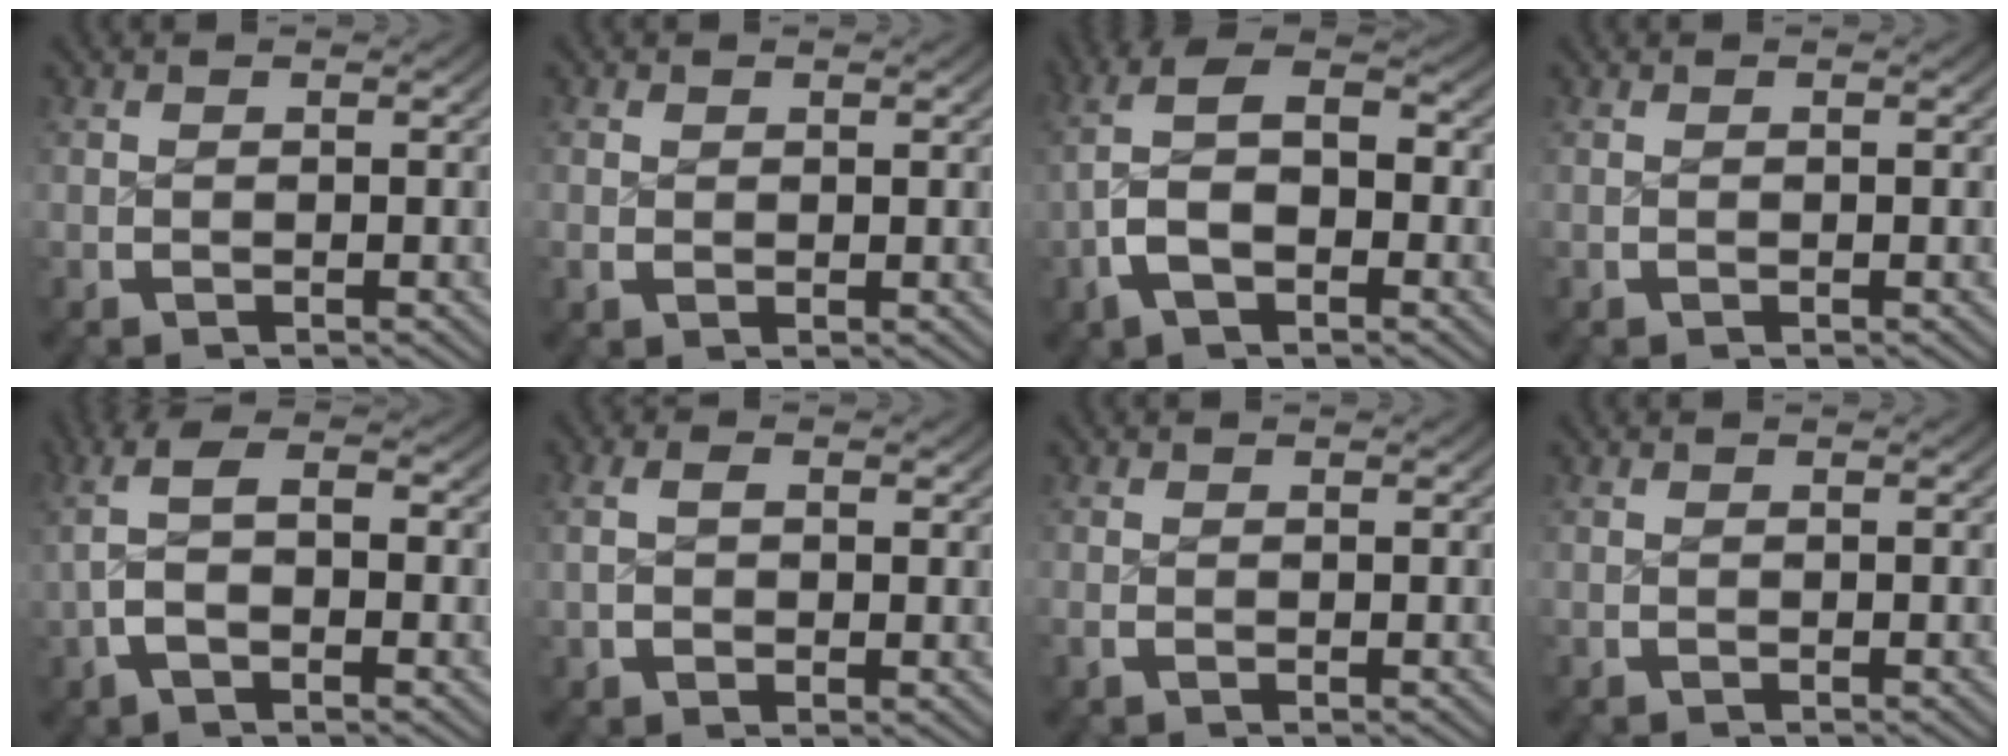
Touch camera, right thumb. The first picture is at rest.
{"total": 0.8, "force": [0.3, 0.6, 0.4], "torque": [-0.010, -0.005, 0.011]}
{"total": 8.5, "force": [0.0, 5.1, 6.8], "torque": [-0.136, -0.008, -0.003]}
{"total": 0.0}
{"total": 5.9, "force": [0.5, 2.8, 5.2], "torque": [-0.108, 0.004, 0.005]}
{"total": 2.8, "force": [0.4, 1.8, 2.0], "torque": [-0.039, 0.000, 0.010]}
{"total": 0.5, "force": [-0.1, 0.3, 0.4], "torque": [-0.013, -0.005, 0.000]}
{"total": 0.0}